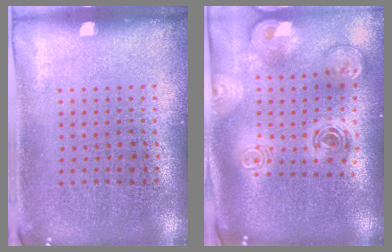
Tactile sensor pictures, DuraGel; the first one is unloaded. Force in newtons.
{"total": 3.0, "press": 2.1, "slide": 2.1}